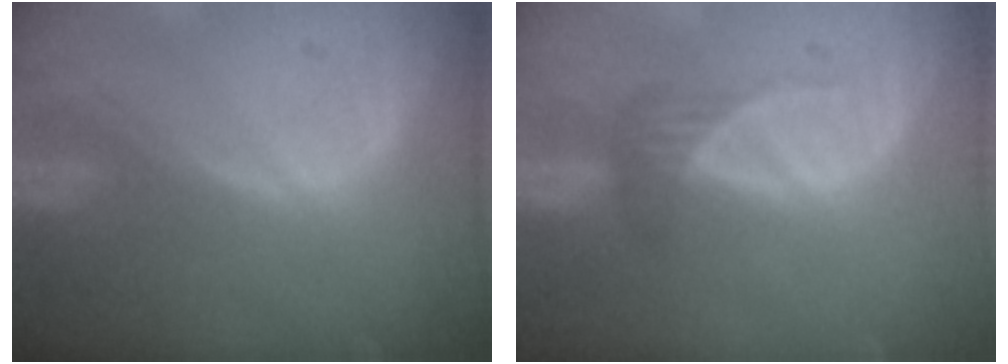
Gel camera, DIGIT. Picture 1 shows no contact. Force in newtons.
{"total": 2.1, "press": 1.9, "slide": 0.9}